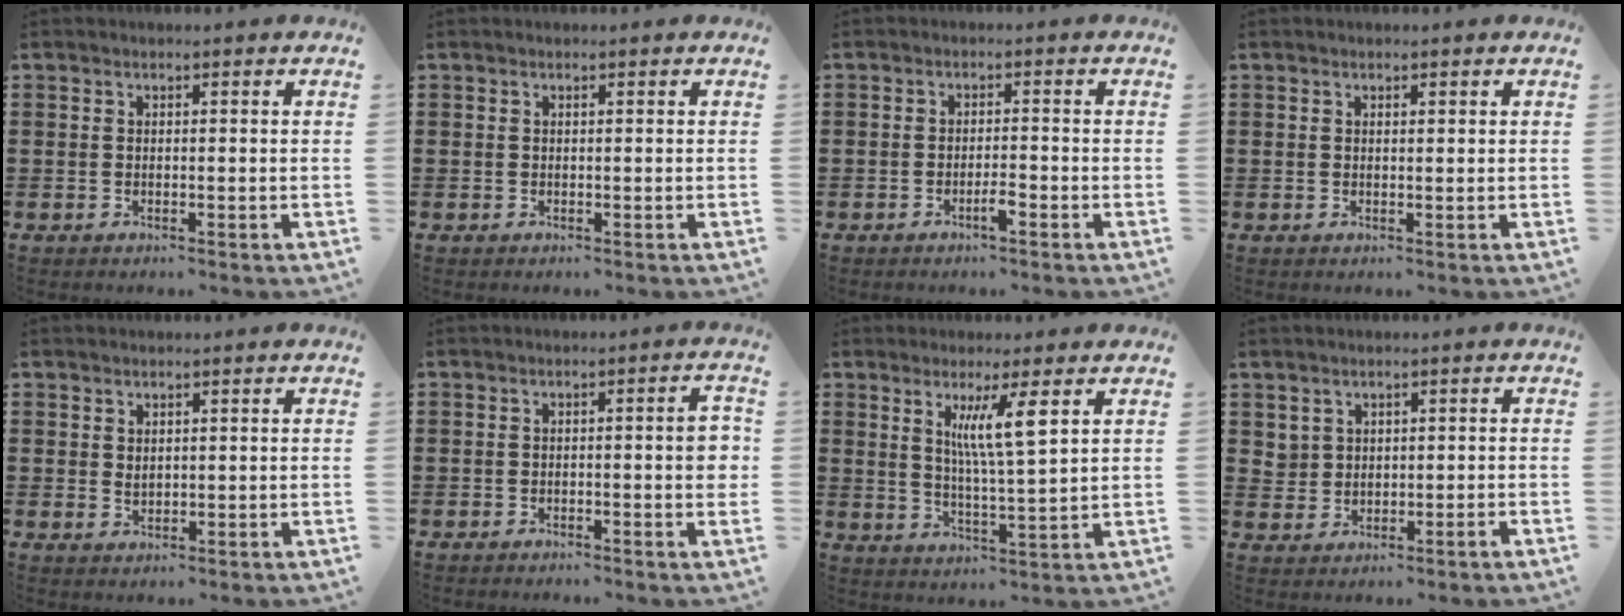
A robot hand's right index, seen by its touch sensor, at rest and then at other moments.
{"total": 0.0}
{"total": 2.3, "force": [-1.4, 0.3, 1.8], "torque": [-0.031, 0.001, -0.025]}
{"total": 0.5, "force": [0.3, 0.2, 0.4], "torque": [-0.009, 0.002, 0.005]}
{"total": 1.1, "force": [0.6, 0.7, 0.6], "torque": [-0.013, 0.005, 0.011]}
{"total": 3.8, "force": [-0.9, 0.7, 3.6], "torque": [-0.049, -0.002, -0.018]}
{"total": 6.8, "force": [2.9, 0.5, 6.1], "torque": [-0.127, 0.001, 0.045]}
{"total": 1.6, "force": [0.6, 1.4, 0.5], "torque": [-0.016, 0.007, 0.010]}